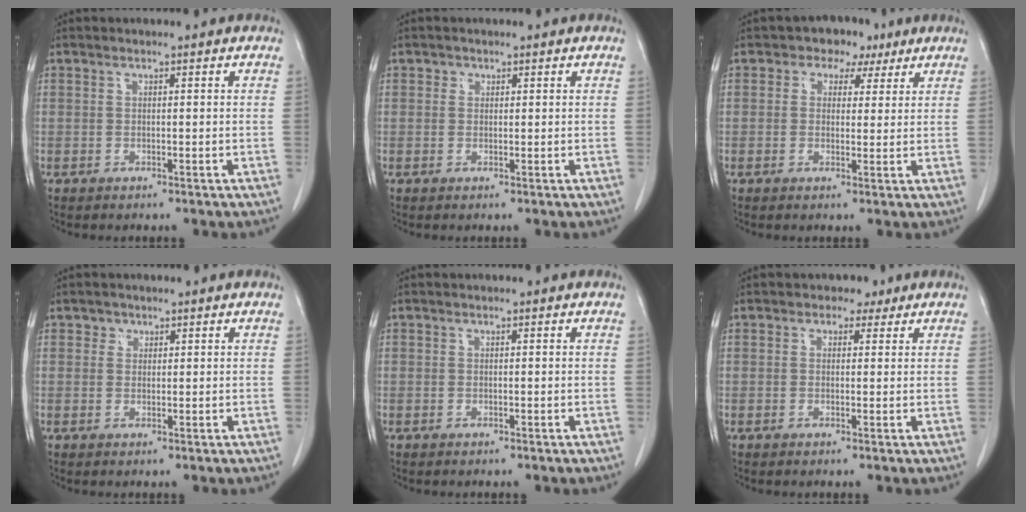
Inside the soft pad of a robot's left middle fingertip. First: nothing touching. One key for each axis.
{"total": 0.8, "fx": 0.3, "fy": 0.7, "fz": 0.1, "tx": 0.008, "ty": 0.001, "tz": 0.003}
{"total": 4.9, "fx": 2.7, "fy": 3.6, "fz": 1.8, "tx": -0.015, "ty": 0.019, "tz": 0.035}
{"total": 1.2, "fx": 0.7, "fy": 1.0, "fz": 0.1, "tx": 0.011, "ty": -0.002, "tz": 0.006}
{"total": 0.0}
{"total": 2.2, "fx": 1.3, "fy": 1.7, "fz": 0.5, "tx": -0.002, "ty": 0.006, "tz": 0.013}